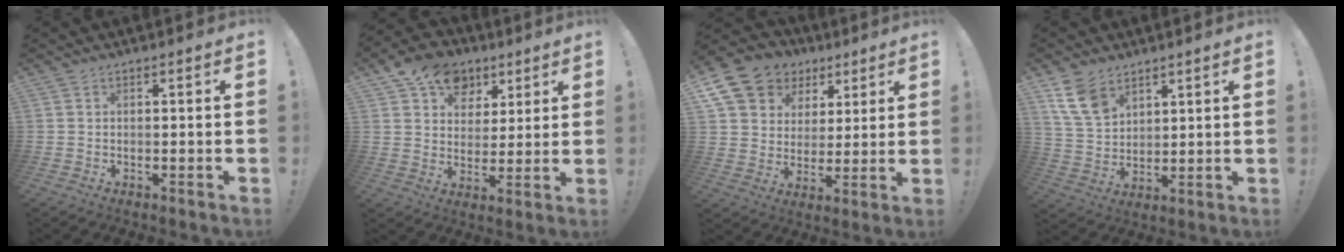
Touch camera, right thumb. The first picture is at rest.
{"total": 13.8, "force": [7.7, 10.2, 5.2], "torque": [-0.078, -0.038, 0.147]}
{"total": 14.4, "force": [8.0, 10.7, 5.3], "torque": [-0.086, -0.052, 0.163]}
{"total": 11.1, "force": [7.1, 6.8, 5.2], "torque": [-0.097, -0.032, 0.143]}